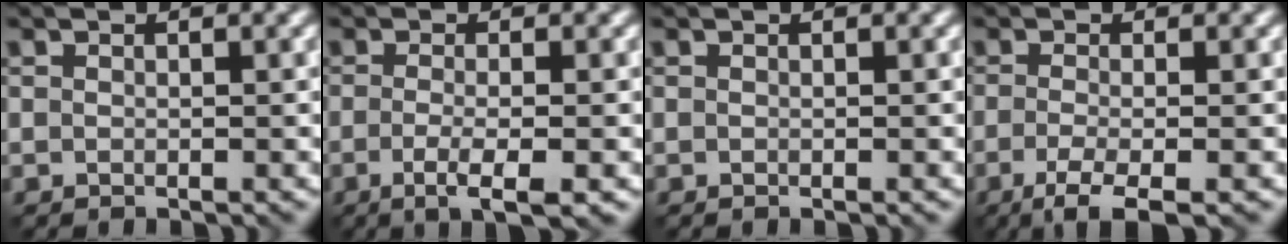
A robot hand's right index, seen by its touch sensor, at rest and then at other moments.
{"total": 3.8, "force": [-1.3, 0.9, 3.4], "torque": [-0.060, -0.008, -0.026]}
{"total": 0.0}
{"total": 3.7, "force": [-1.9, 0.9, 3.1], "torque": [-0.056, -0.008, -0.045]}